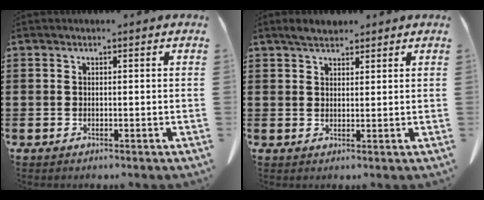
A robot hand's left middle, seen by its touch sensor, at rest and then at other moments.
{"total": 2.4, "force": [2.1, 0.8, 0.9], "torque": [-0.014, 0.001, 0.038]}